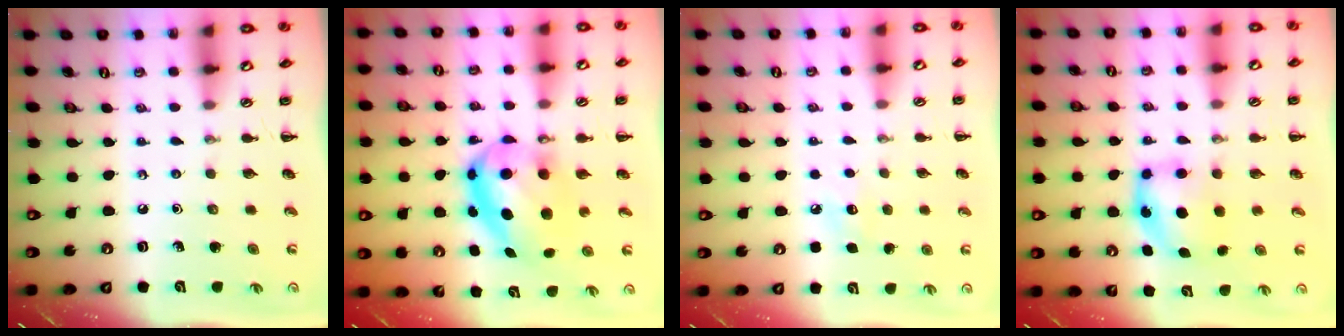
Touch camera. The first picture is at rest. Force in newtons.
{"total": 10.0, "press": 9.8, "slide": 2.2}
{"total": 6.1, "press": 5.8, "slide": 1.8}
{"total": 6.2, "press": 6.2, "slide": 0.9}